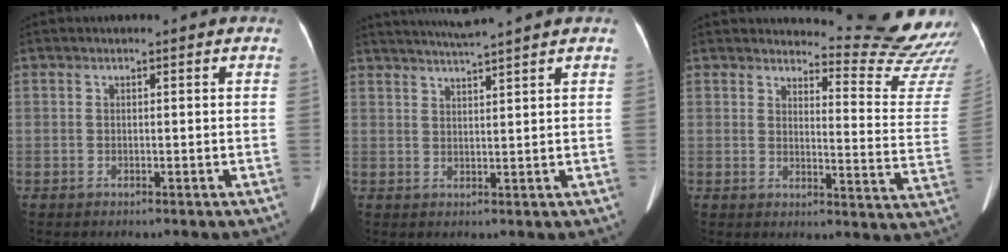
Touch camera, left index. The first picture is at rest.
{"total": 6.6, "force": [5.9, -1.5, 2.7], "torque": [-0.047, -0.001, 0.090]}
{"total": 15.7, "force": [15.6, -0.4, 2.0], "torque": [-0.011, -0.166, 0.155]}